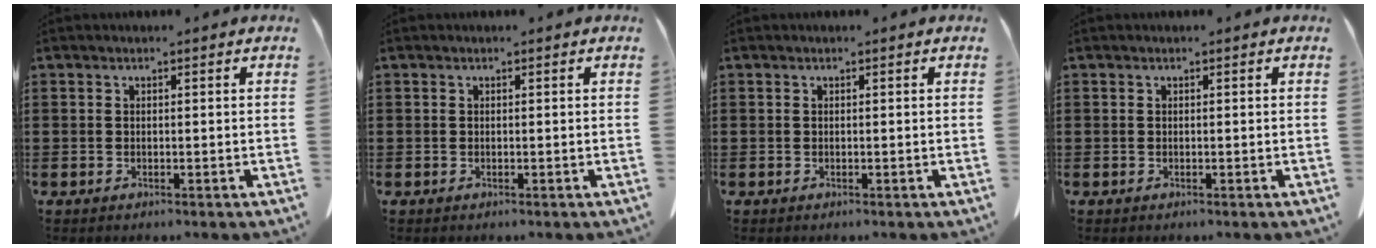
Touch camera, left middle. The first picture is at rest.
{"total": 0.0}
{"total": 0.0}
{"total": 0.0}